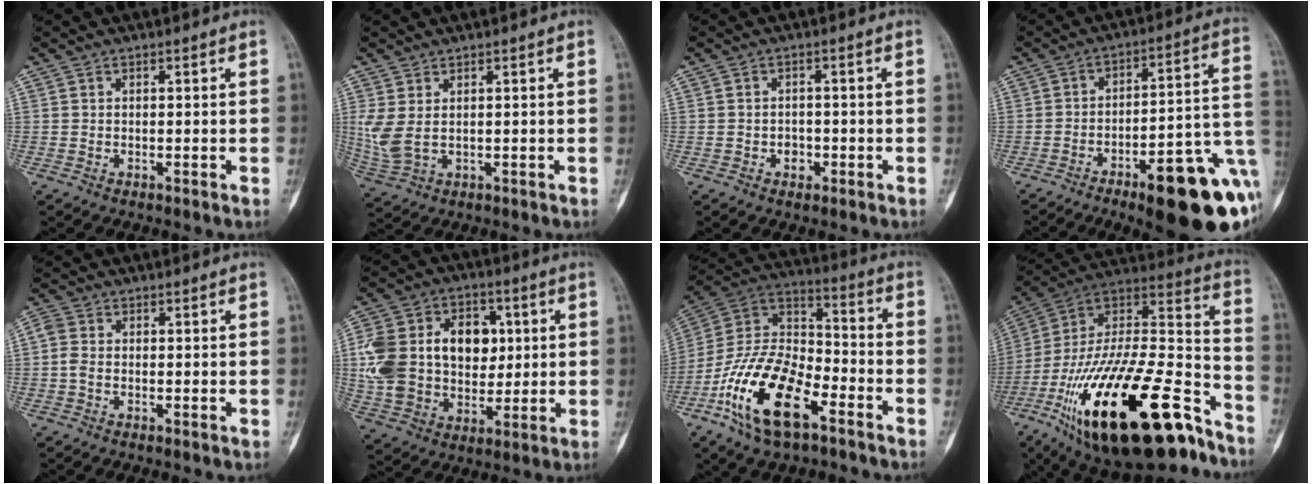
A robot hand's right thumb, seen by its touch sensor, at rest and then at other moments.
{"total": 5.8, "force": [1.0, 3.0, 4.8], "torque": [-0.125, 0.000, 0.034]}
{"total": 2.1, "force": [-0.9, 1.7, 0.9], "torque": [0.000, 0.006, -0.013]}
{"total": 23.2, "force": [-9.1, 6.8, 20.2], "torque": [-0.206, 0.047, -0.121]}
{"total": 2.3, "force": [-0.4, 1.5, 1.6], "torque": [-0.041, 0.007, -0.017]}
{"total": 20.9, "force": [2.2, 14.8, 14.5], "torque": [-0.261, 0.017, 0.048]}
{"total": 21.0, "force": [-10.5, 10.0, 15.2], "torque": [-0.280, 0.064, -0.196]}
{"total": 39.3, "force": [-20.4, 15.0, 30.0], "torque": [-0.510, 0.046, -0.335]}